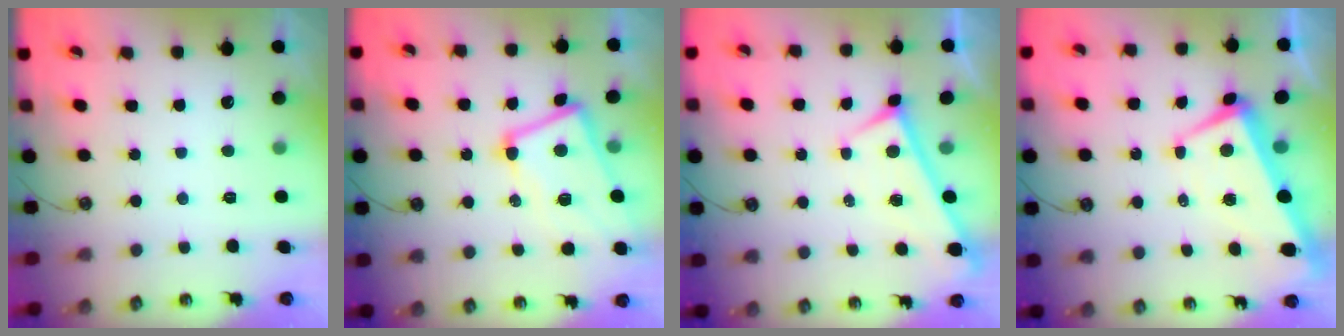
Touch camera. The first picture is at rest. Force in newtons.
{"total": 5.1, "press": 5.0, "slide": 1.2}
{"total": 0.0}
{"total": 2.0, "press": 1.6, "slide": 1.2}